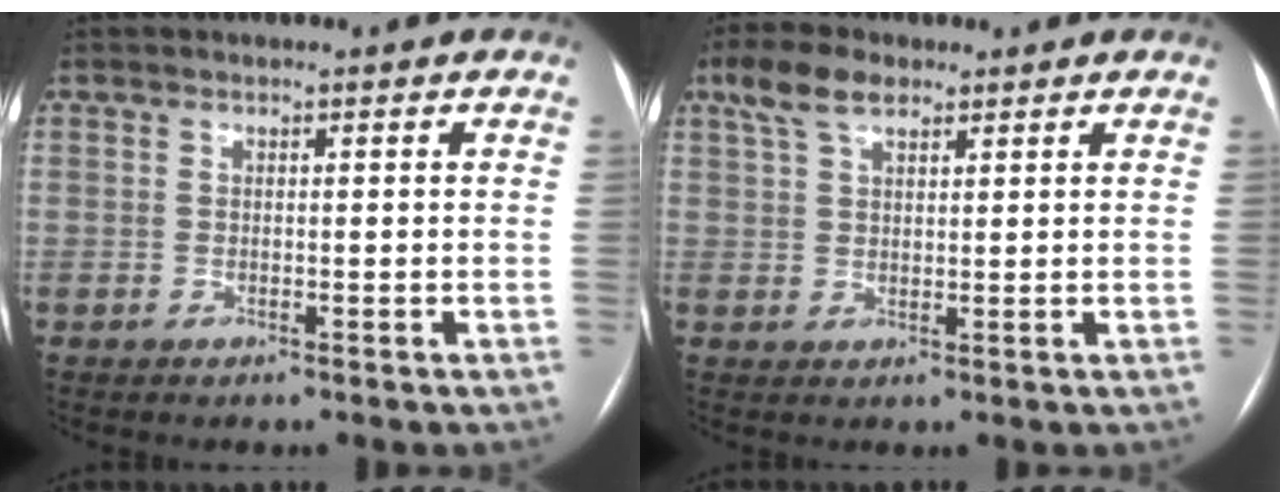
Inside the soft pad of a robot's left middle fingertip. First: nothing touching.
{"total": 5.5, "force": [3.6, 2.3, 3.5], "torque": [-0.078, 0.026, 0.072]}